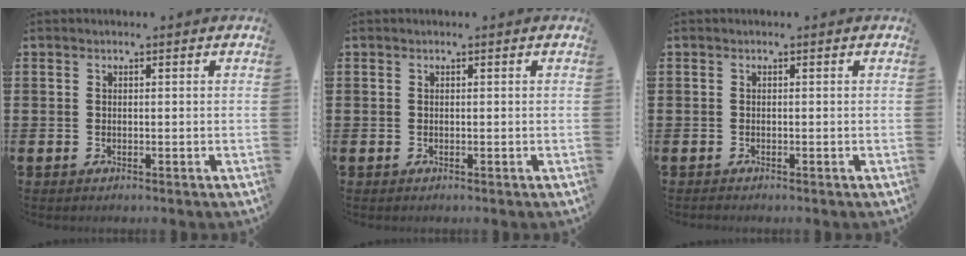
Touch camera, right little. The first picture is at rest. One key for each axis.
{"total": 0.0}
{"total": 0.0}